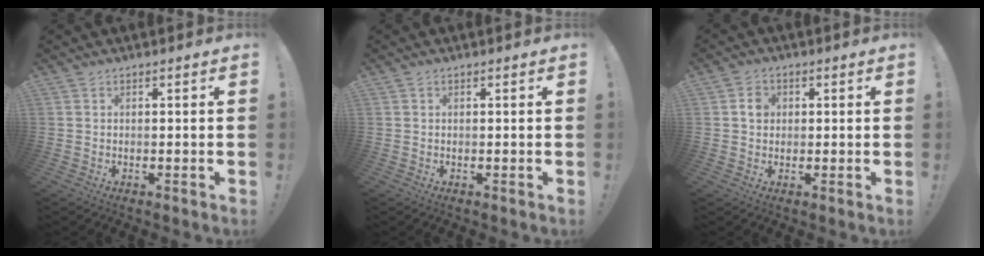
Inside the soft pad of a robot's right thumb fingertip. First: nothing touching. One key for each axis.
{"total": 0.0}
{"total": 3.7, "fx": 0.6, "fy": 3.2, "fz": 1.8, "tx": -0.016, "ty": 0.000, "tz": 0.006}